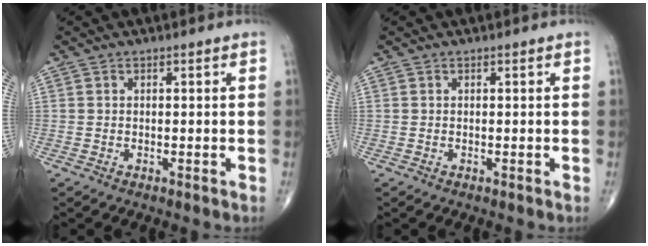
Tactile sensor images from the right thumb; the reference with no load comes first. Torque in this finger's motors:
{"motor_torque": [0.07, -0.16, 0.18, -0.02, 0.00]}